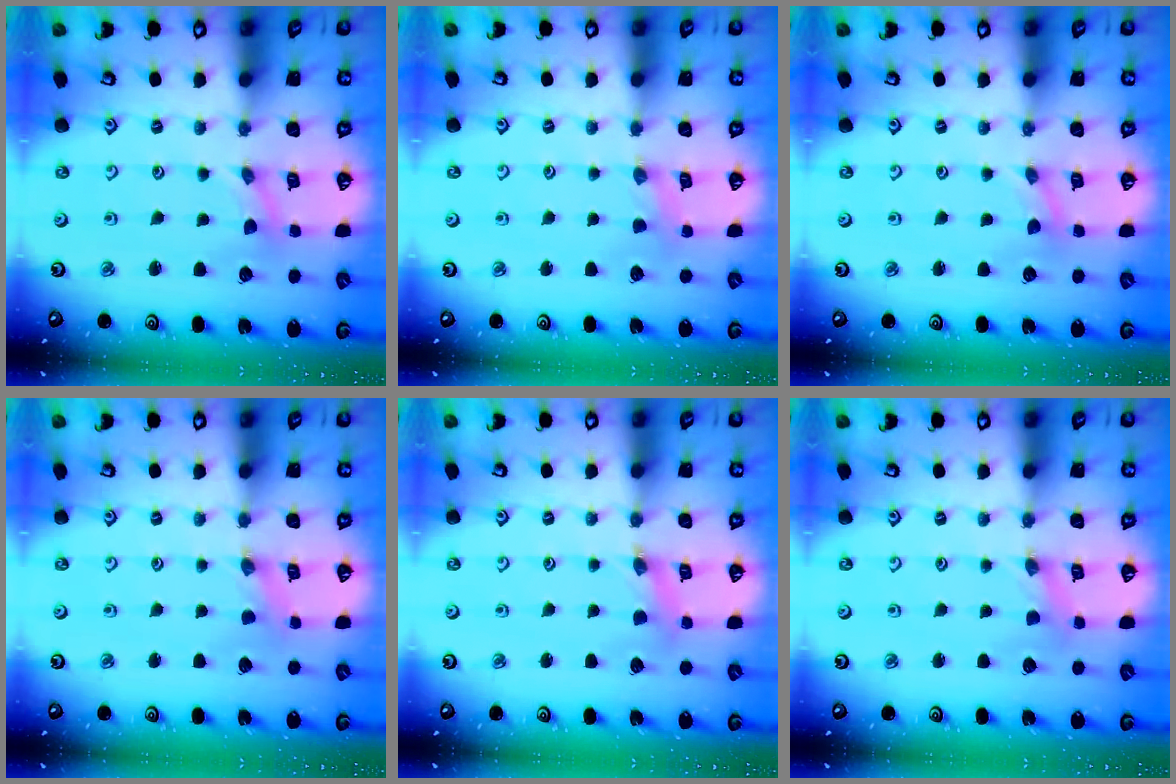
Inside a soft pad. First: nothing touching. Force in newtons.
{"total": 2.4, "press": 2.4, "slide": 0.5}
{"total": 0.0}
{"total": 0.0}
{"total": 2.7, "press": 2.7, "slide": 0.2}
{"total": 0.0}